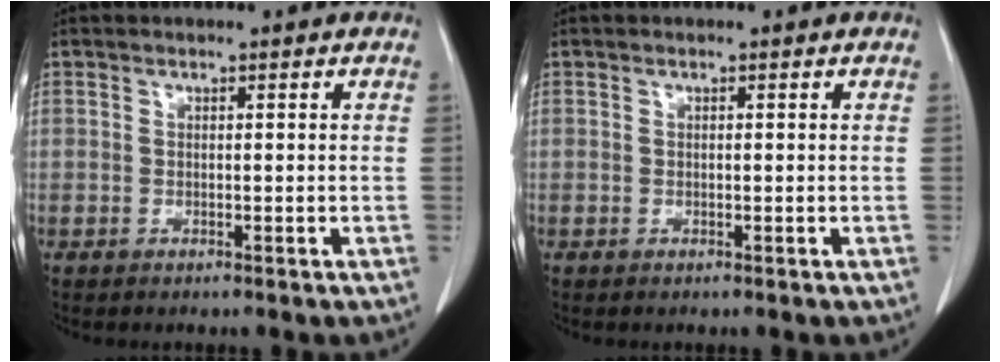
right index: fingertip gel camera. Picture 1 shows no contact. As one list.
[{"total": 0.0}]